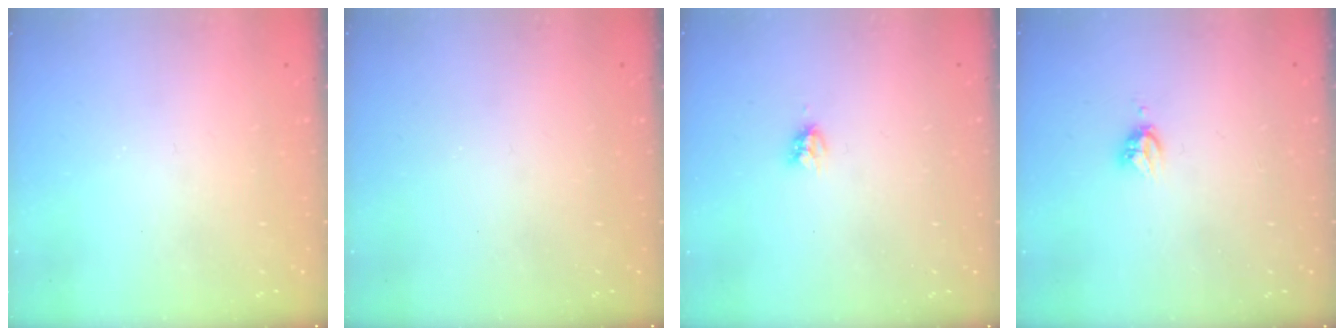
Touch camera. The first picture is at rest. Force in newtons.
{"total": 0.0}
{"total": 3.7, "press": 3.7, "slide": 0.1}
{"total": 4.3, "press": 4.2, "slide": 0.6}